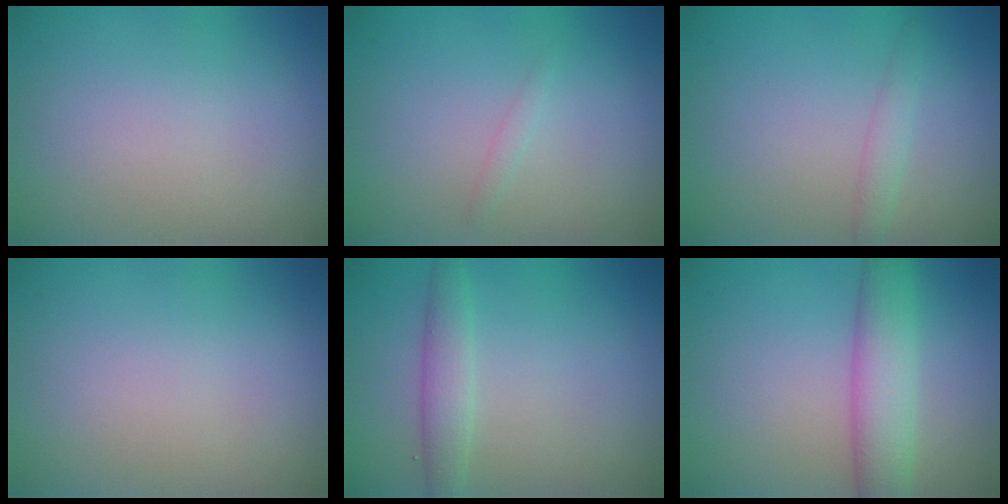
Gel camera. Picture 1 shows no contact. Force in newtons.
{"total": 0.6, "press": 0.6, "slide": 0.0}
{"total": 1.4, "press": 1.4, "slide": 0.0}
{"total": 0.0}
{"total": 2.4, "press": 2.4, "slide": 0.1}
{"total": 5.0, "press": 5.0, "slide": 0.4}